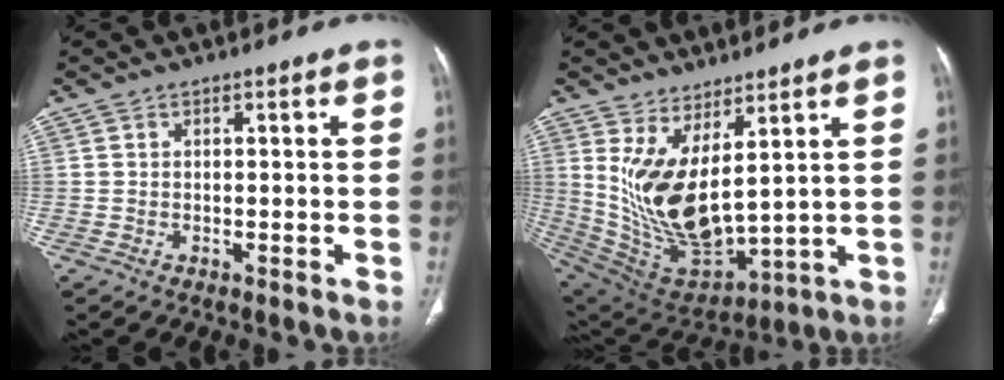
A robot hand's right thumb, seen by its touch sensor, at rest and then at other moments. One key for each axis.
{"total": 15.4, "fx": 5.2, "fy": 6.2, "fz": 13.2, "tx": -0.251, "ty": -0.052, "tz": 0.133}